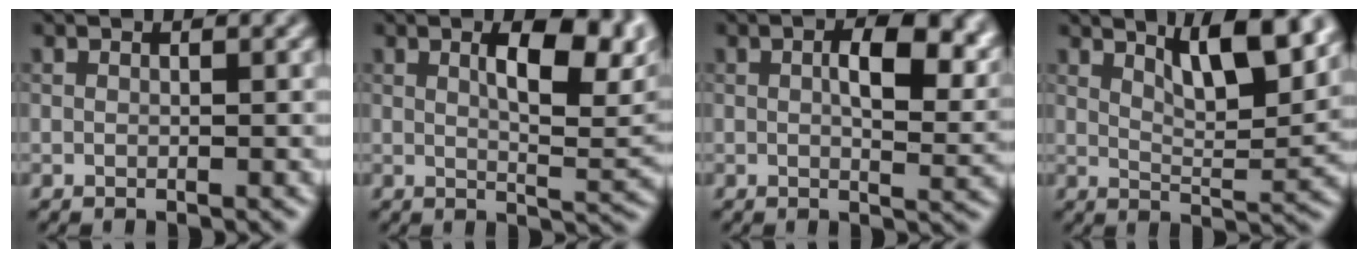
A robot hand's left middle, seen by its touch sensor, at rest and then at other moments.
{"total": 8.5, "force": [2.5, 3.1, 7.5], "torque": [-0.109, 0.004, 0.040]}
{"total": 7.2, "force": [1.9, 3.2, 6.1], "torque": [-0.090, 0.000, 0.029]}
{"total": 6.6, "force": [3.8, 1.7, 5.1], "torque": [-0.077, 0.003, 0.061]}